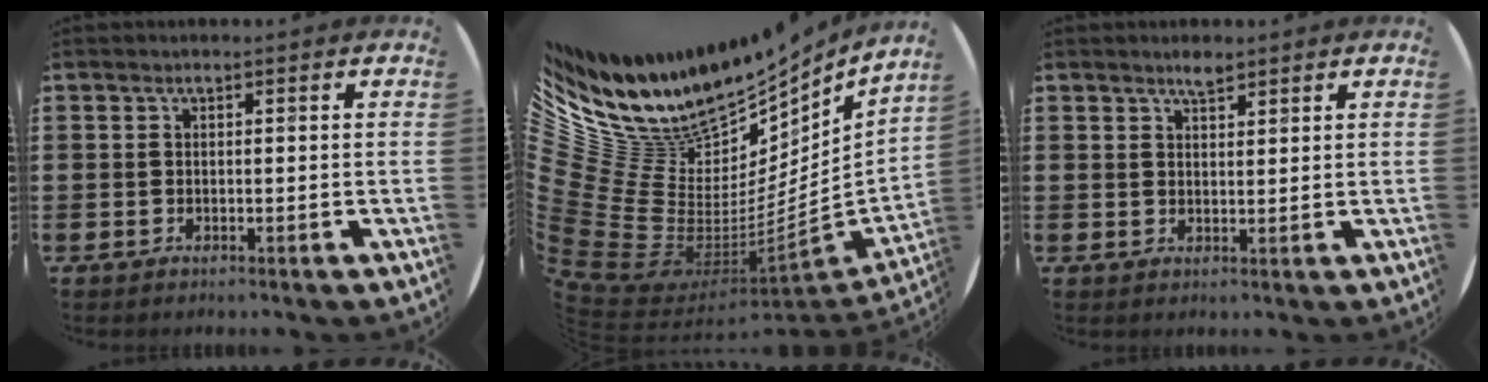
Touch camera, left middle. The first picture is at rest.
{"total": 12.3, "force": [7.8, 8.3, 4.6], "torque": [-0.144, -0.097, 0.144]}
{"total": 1.9, "force": [1.7, 0.5, 0.7], "torque": [-0.007, -0.001, 0.030]}